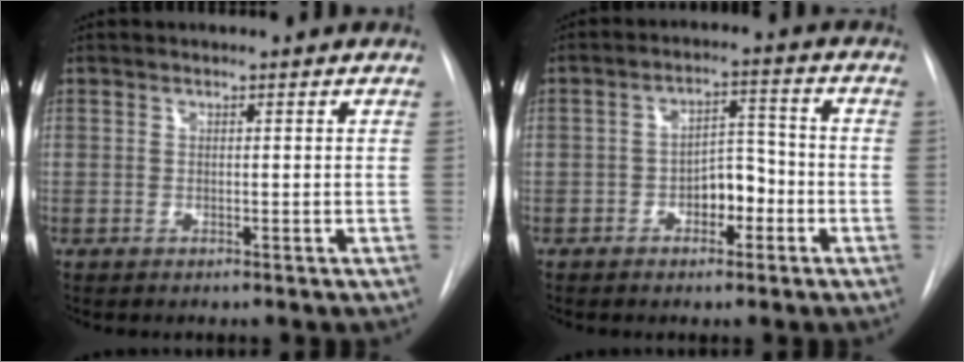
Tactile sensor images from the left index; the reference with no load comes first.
{"total": 5.2, "force": [-2.4, 2.7, 3.7], "torque": [-0.053, 0.014, -0.040]}